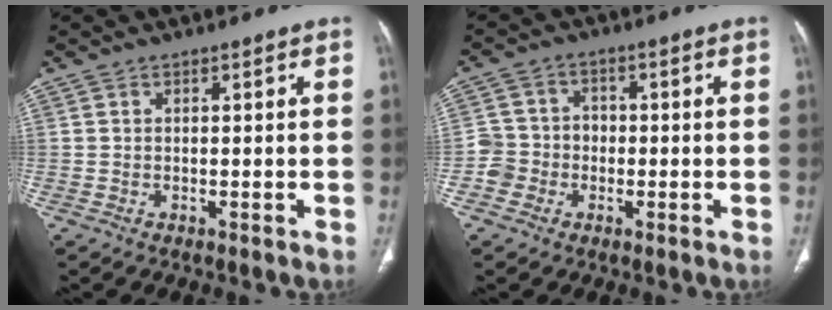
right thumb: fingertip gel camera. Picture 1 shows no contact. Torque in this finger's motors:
{"motor_torque": [0.21, -0.01, 0.36, 0.22, -0.01]}